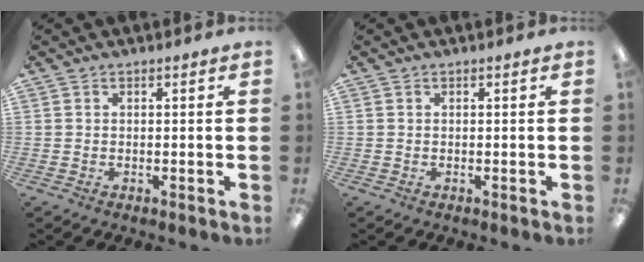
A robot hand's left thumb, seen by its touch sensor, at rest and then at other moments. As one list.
[{"total": 0.0}]